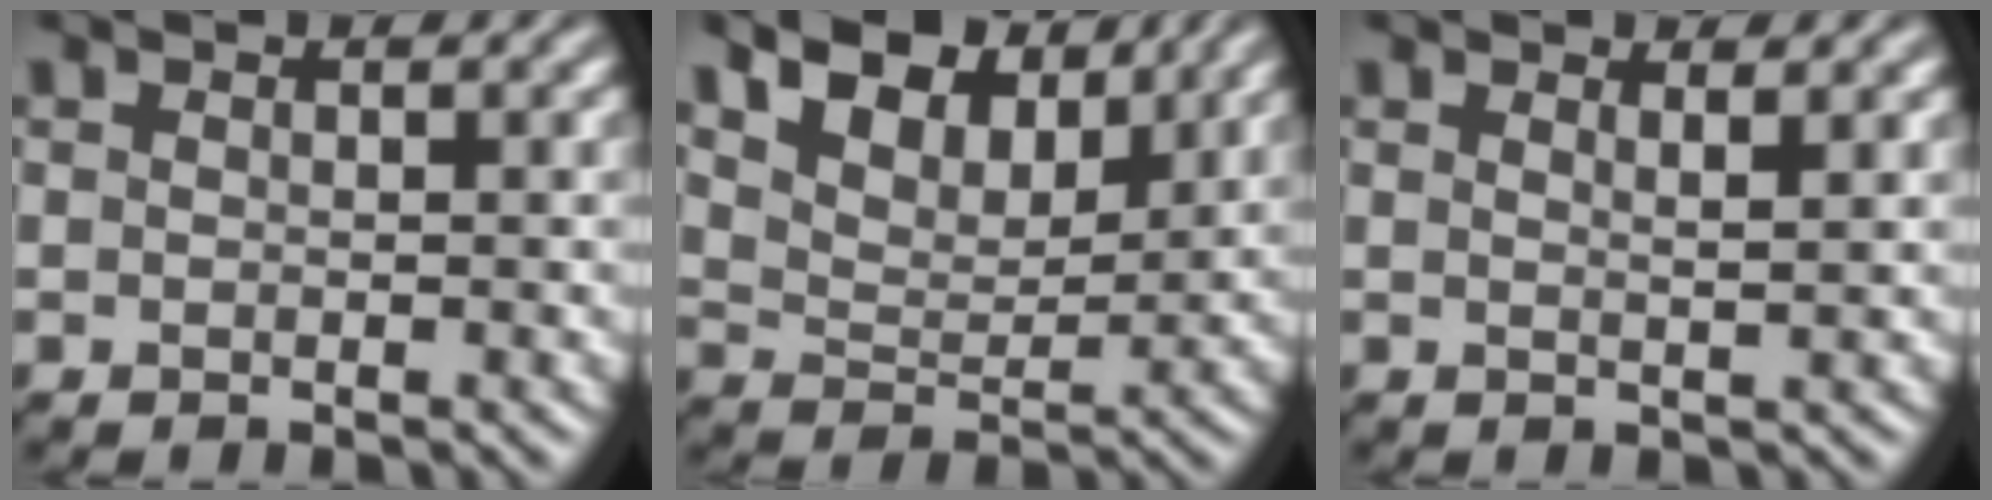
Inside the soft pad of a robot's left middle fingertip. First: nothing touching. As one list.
[{"total": 8.8, "force": [6.8, 4.0, 3.8], "torque": [-0.090, 0.002, 0.118]}, {"total": 1.5, "force": [1.1, 0.4, 0.9], "torque": [-0.007, 0.009, 0.005]}]